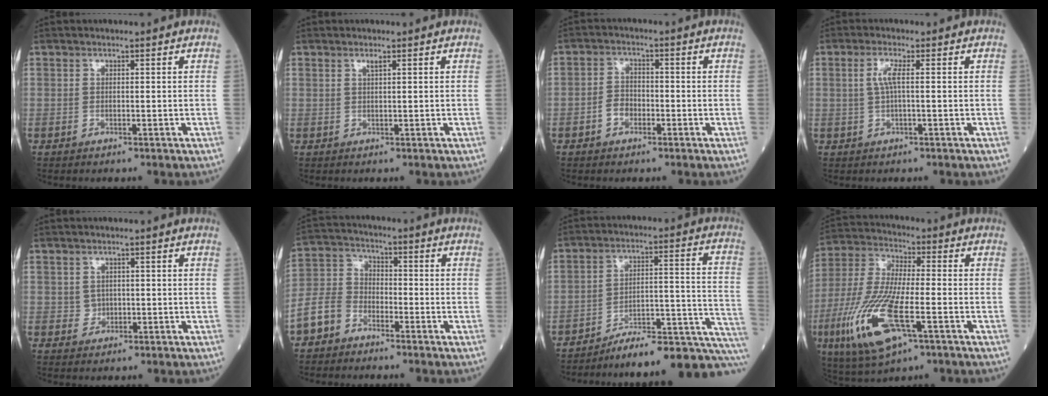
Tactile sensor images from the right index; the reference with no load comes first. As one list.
[{"total": 0.9, "force": [0.6, 0.0, 0.7], "torque": [-0.014, -0.002, 0.012]}, {"total": 3.2, "force": [-1.3, 2.3, 1.8], "torque": [-0.028, 0.011, -0.028]}, {"total": 2.6, "force": [0.4, 0.2, 2.6], "torque": [-0.059, 0.004, 0.008]}, {"total": 1.6, "force": [0.1, 1.5, 0.5], "torque": [-0.007, 0.001, 0.004]}, {"total": 6.7, "force": [-4.4, 4.6, 2.3], "torque": [-0.062, 0.009, -0.097]}, {"total": 20.5, "force": [-18.4, 1.4, 8.8], "torque": [-0.047, 0.040, -0.254]}, {"total": 15.9, "force": [-5.9, 4.0, 14.2], "torque": [-0.315, -0.024, -0.104]}]